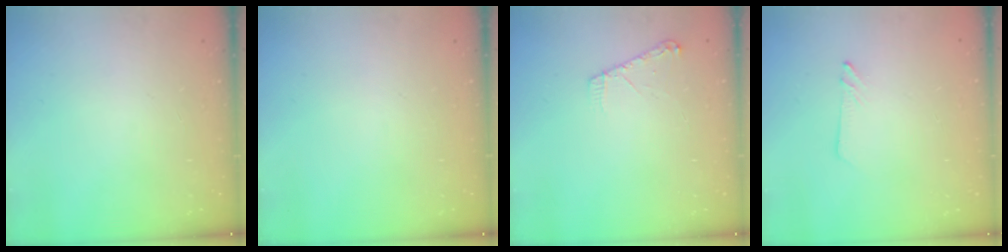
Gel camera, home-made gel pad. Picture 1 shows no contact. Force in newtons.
{"total": 0.0}
{"total": 5.1, "press": 5.1, "slide": 0.6}
{"total": 1.3, "press": 1.3, "slide": 0.1}